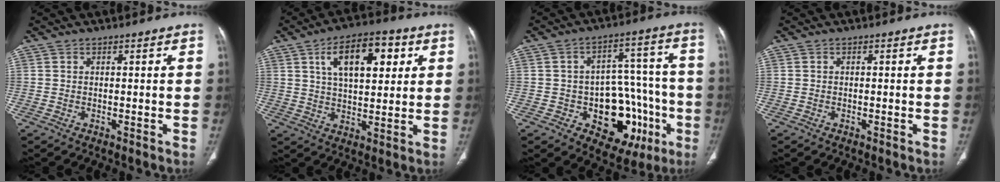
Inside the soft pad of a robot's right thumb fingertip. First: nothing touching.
{"total": 13.6, "force": [5.0, 6.6, 10.8], "torque": [-0.145, -0.005, 0.081]}
{"total": 17.9, "force": [-5.9, 11.4, 12.4], "torque": [-0.103, 0.048, -0.068]}
{"total": 0.0}